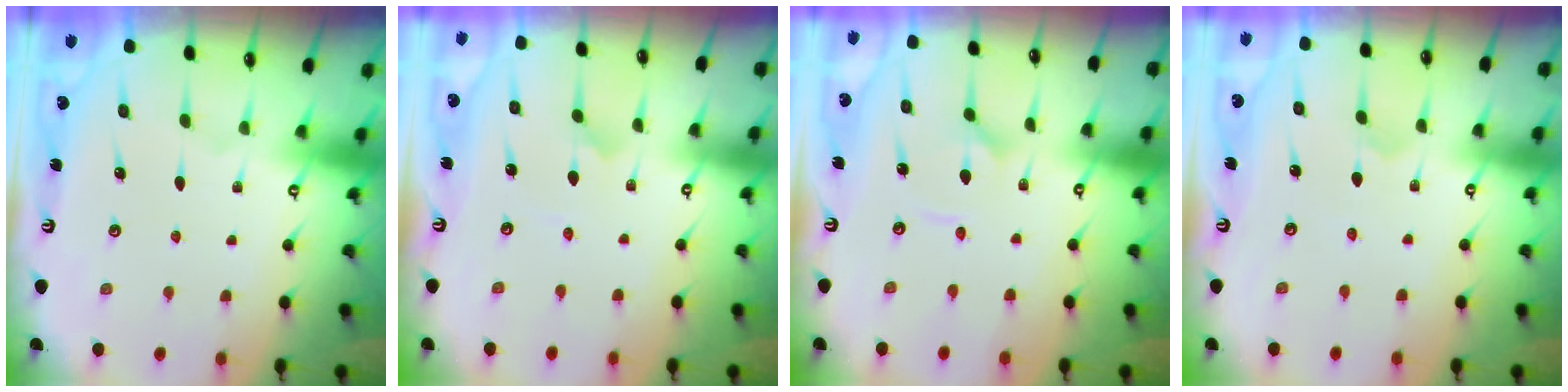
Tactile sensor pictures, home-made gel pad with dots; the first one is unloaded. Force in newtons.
{"total": 2.9, "press": 2.8, "slide": 0.3}
{"total": 2.4, "press": 2.4, "slide": 0.3}
{"total": 2.3, "press": 2.3, "slide": 0.2}